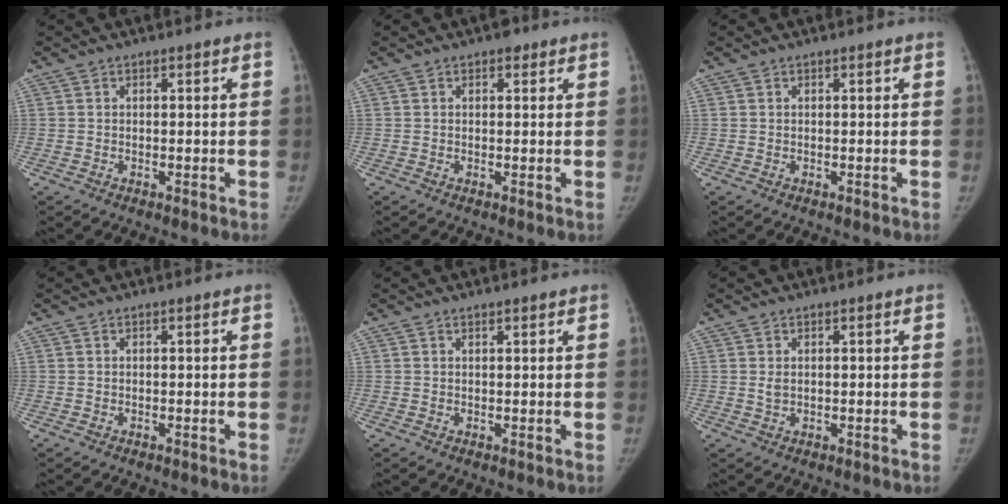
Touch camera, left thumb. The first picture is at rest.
{"total": 1.7, "force": [1.0, 1.0, 0.9], "torque": [-0.002, -0.002, 0.009]}
{"total": 0.0}
{"total": 0.0}
{"total": 0.8, "force": [0.7, 0.1, 0.3], "torque": [-0.003, -0.005, 0.013]}
{"total": 1.4, "force": [0.4, 0.8, 1.0], "torque": [-0.018, -0.003, 0.012]}